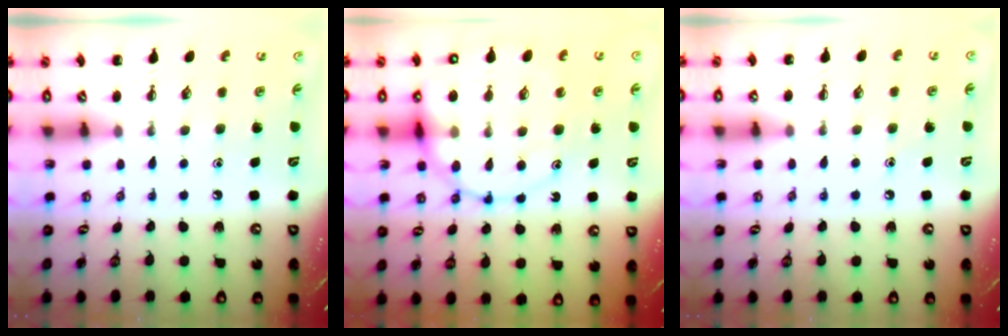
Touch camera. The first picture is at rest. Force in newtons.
{"total": 17.0, "press": 16.8, "slide": 3.0}
{"total": 6.5, "press": 6.2, "slide": 2.1}